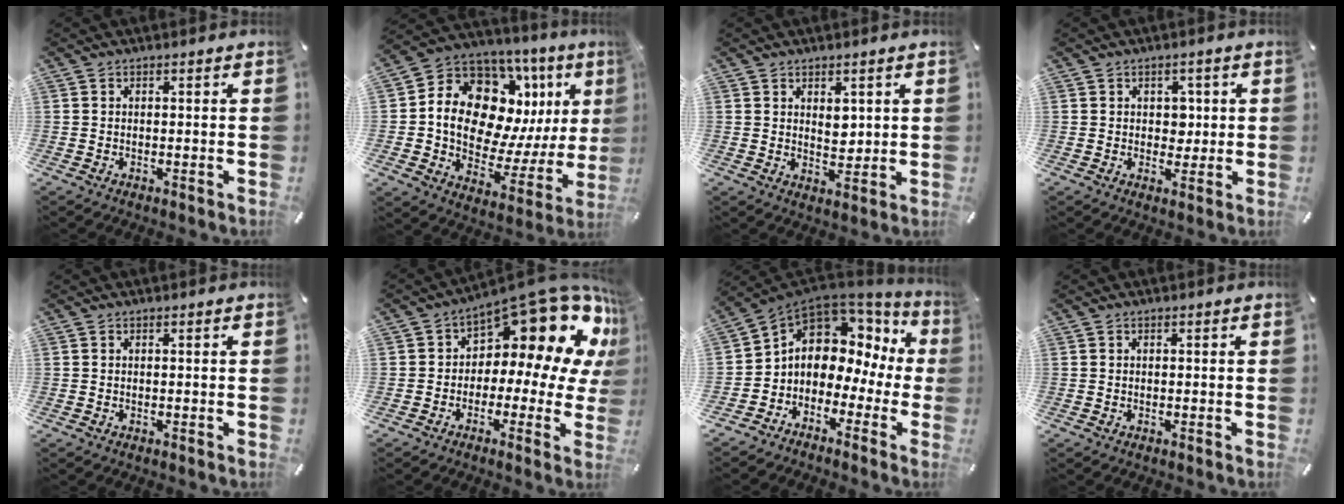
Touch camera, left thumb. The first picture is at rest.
{"total": 15.6, "force": [5.6, 11.2, 9.4], "torque": [-0.153, -0.056, 0.098]}
{"total": 4.0, "force": [2.0, 2.9, 1.8], "torque": [-0.018, -0.009, 0.032]}
{"total": 4.0, "force": [0.6, 3.5, 1.8], "torque": [-0.011, -0.005, 0.003]}
{"total": 0.0}
{"total": 16.9, "force": [10.1, 8.0, 10.9], "torque": [-0.136, -0.093, 0.163]}
{"total": 7.2, "force": [1.6, 6.4, 2.8], "torque": [-0.076, -0.025, 0.030]}
{"total": 0.0}